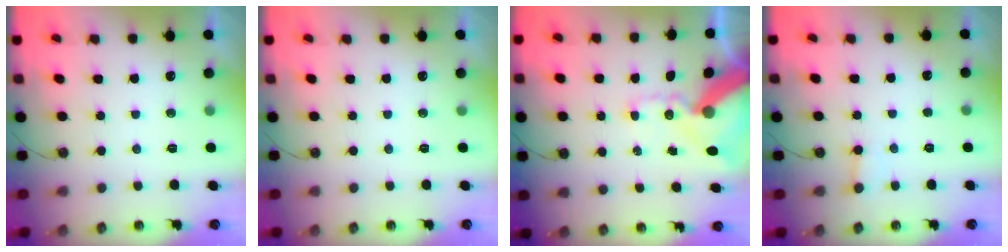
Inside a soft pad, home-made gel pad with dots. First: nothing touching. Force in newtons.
{"total": 0.0}
{"total": 17.7, "press": 17.5, "slide": 2.5}
{"total": 3.0, "press": 3.0, "slide": 0.2}